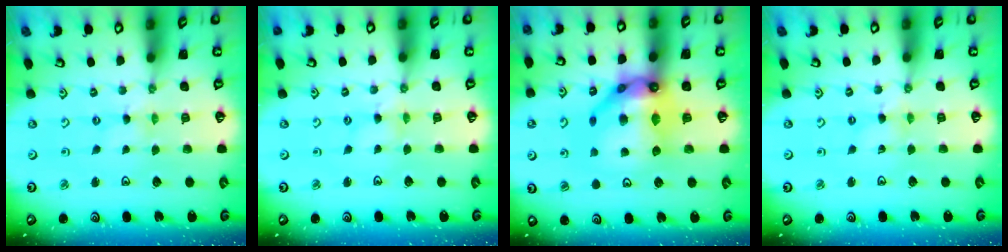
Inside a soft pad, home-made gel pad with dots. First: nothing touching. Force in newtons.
{"total": 2.4, "press": 2.3, "slide": 0.4}
{"total": 17.7, "press": 17.6, "slide": 1.8}
{"total": 1.3, "press": 1.3, "slide": 0.3}